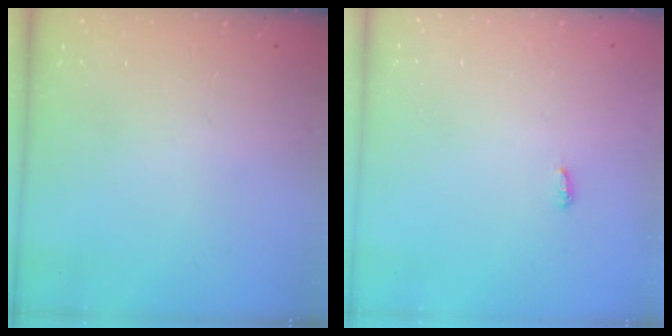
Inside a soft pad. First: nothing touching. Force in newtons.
{"total": 2.9, "press": 2.9, "slide": 0.3}